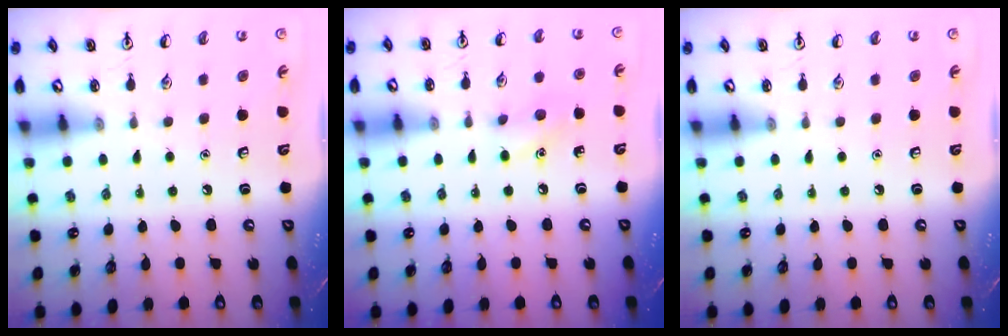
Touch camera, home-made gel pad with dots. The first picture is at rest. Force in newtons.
{"total": 7.5, "press": 7.3, "slide": 1.8}
{"total": 0.0}